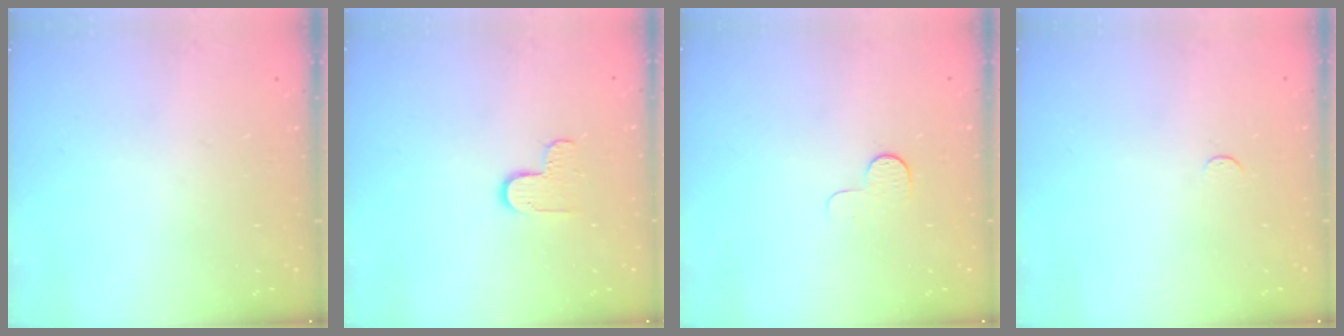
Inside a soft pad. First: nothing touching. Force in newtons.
{"total": 5.9, "press": 5.9, "slide": 0.5}
{"total": 5.4, "press": 5.4, "slide": 0.5}
{"total": 2.4, "press": 2.4, "slide": 0.3}